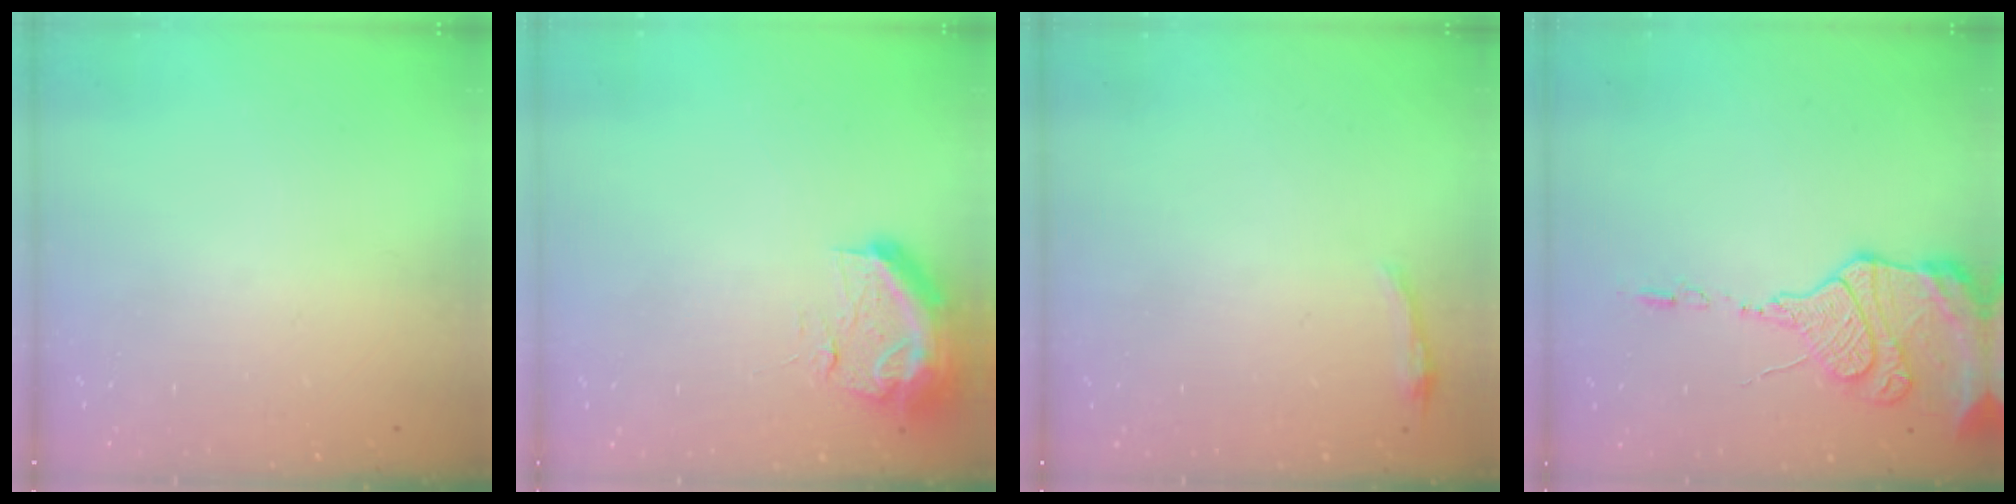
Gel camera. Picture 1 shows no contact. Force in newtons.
{"total": 14.4, "press": 11.8, "slide": 8.4}
{"total": 3.1, "press": 3.0, "slide": 0.7}
{"total": 15.6, "press": 15.1, "slide": 3.7}